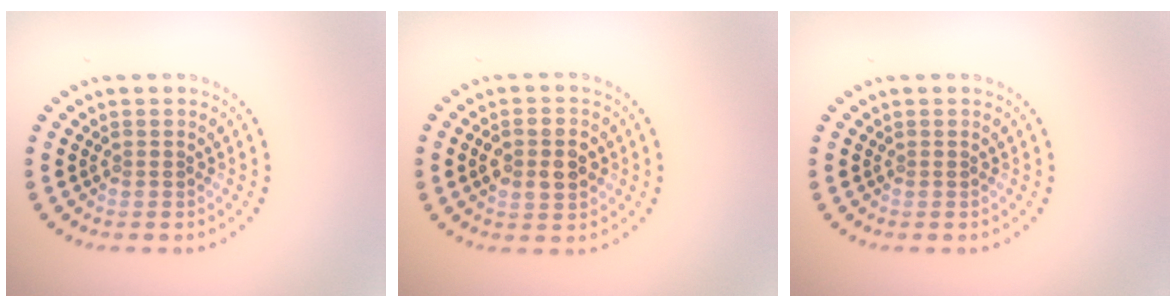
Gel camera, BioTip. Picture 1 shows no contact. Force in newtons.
{"total": 3.8, "press": 3.8, "slide": 0.2}
{"total": 0.0}